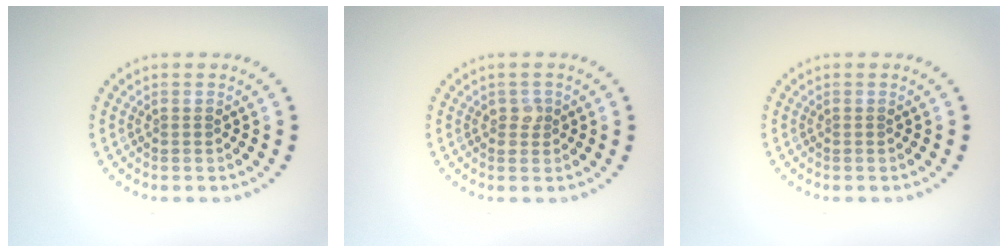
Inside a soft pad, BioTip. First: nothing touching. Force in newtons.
{"total": 1.2, "press": 1.1, "slide": 0.4}
{"total": 0.0}